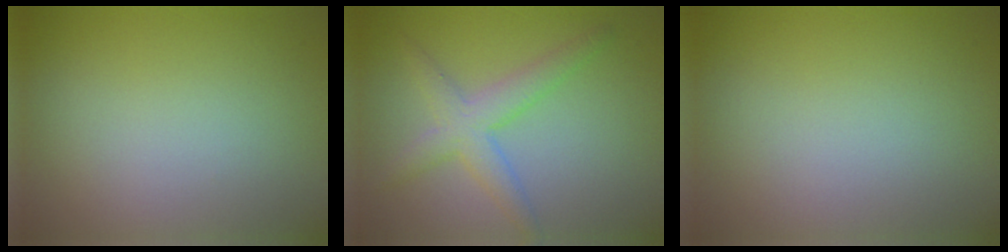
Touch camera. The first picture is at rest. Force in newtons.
{"total": 3.4, "press": 3.4, "slide": 0.1}
{"total": 0.0}